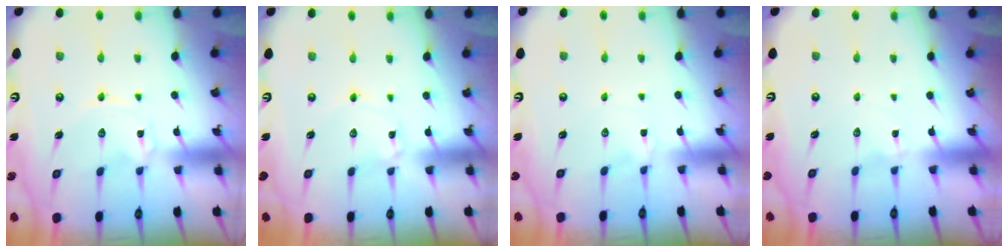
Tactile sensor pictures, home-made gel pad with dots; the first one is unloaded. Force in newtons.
{"total": 1.0, "press": 1.0, "slide": 0.0}
{"total": 1.4, "press": 1.4, "slide": 0.4}
{"total": 0.8, "press": 0.7, "slide": 0.3}